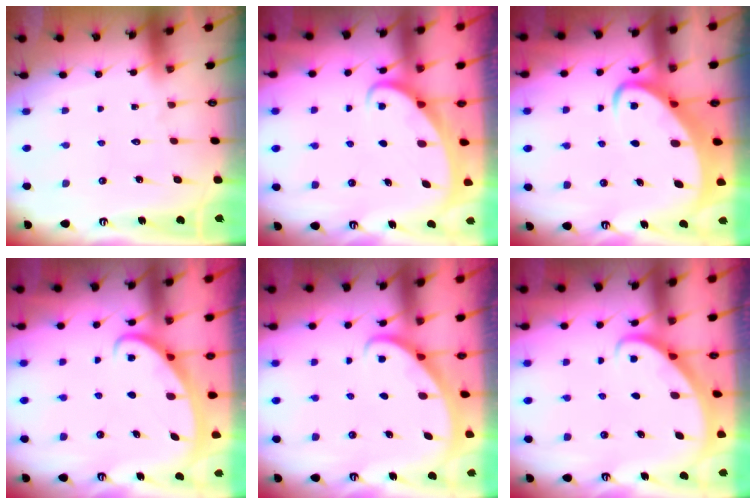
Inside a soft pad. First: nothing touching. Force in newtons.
{"total": 2.1, "press": 2.1, "slide": 0.0}
{"total": 3.8, "press": 3.8, "slide": 0.5}
{"total": 2.7, "press": 2.7, "slide": 0.3}
{"total": 2.7, "press": 2.7, "slide": 0.1}
{"total": 2.6, "press": 2.6, "slide": 0.2}